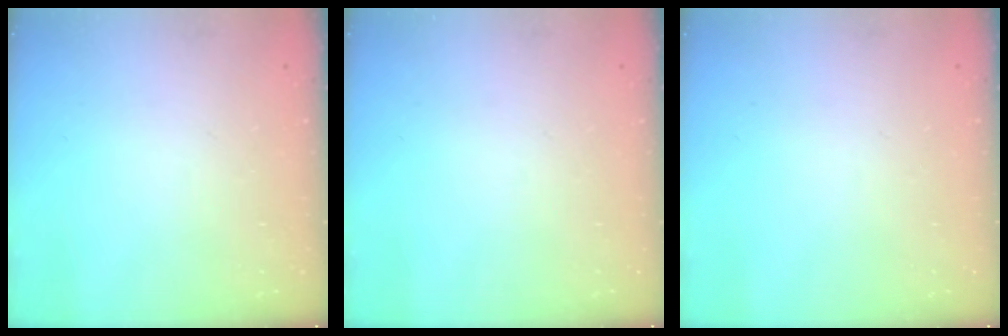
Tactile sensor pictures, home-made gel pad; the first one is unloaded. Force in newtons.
{"total": 0.0}
{"total": 0.0}